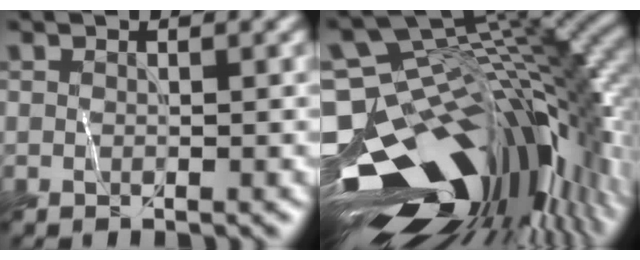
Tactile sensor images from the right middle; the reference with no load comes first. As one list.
[{"total": 16.3, "force": [-4.9, 8.9, 12.8], "torque": [-0.239, -0.004, -0.074]}]